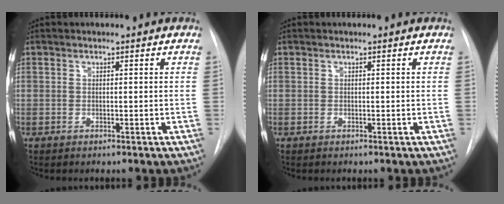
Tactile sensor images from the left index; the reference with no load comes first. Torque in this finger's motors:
{"motor_torque": [0.00, 0.00, 0.00, 0.00]}